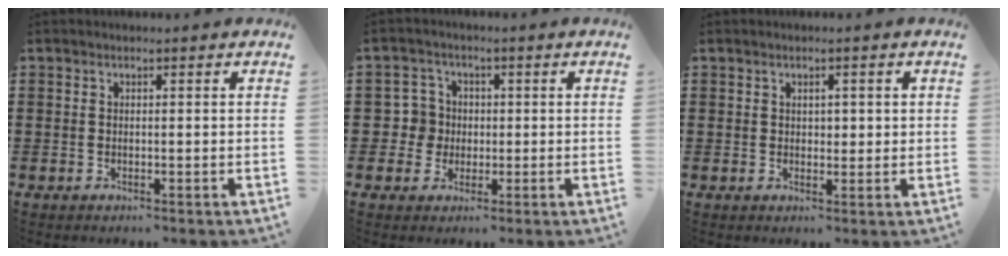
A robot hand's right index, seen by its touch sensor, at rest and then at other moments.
{"total": 4.5, "force": [-0.3, 4.4, 0.8], "torque": [-0.035, 0.014, -0.008]}
{"total": 1.5, "force": [0.4, 1.0, 1.0], "torque": [-0.013, 0.005, 0.004]}